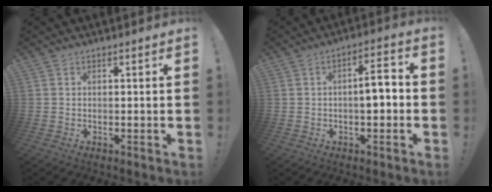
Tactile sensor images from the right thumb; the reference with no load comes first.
{"total": 7.3, "force": [-1.1, 2.5, 6.7], "torque": [-0.090, 0.007, -0.024]}